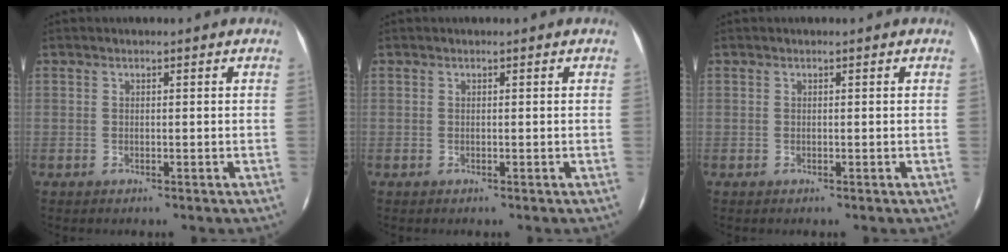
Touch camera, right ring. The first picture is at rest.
{"total": 0.0}
{"total": 0.0}